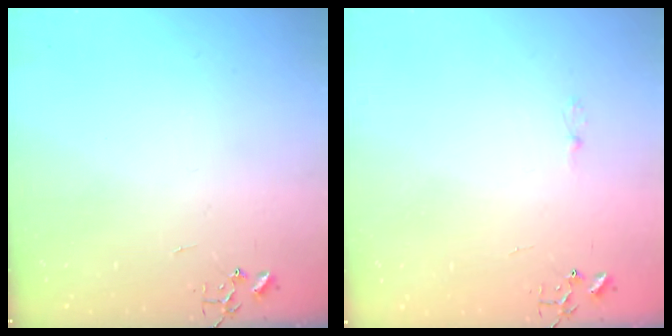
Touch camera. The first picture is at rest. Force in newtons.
{"total": 2.5, "press": 2.5, "slide": 0.3}